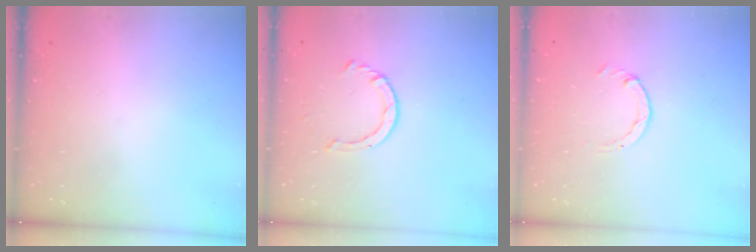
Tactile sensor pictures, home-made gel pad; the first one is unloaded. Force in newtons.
{"total": 2.3, "press": 2.3, "slide": 0.2}
{"total": 1.1, "press": 1.1, "slide": 0.2}